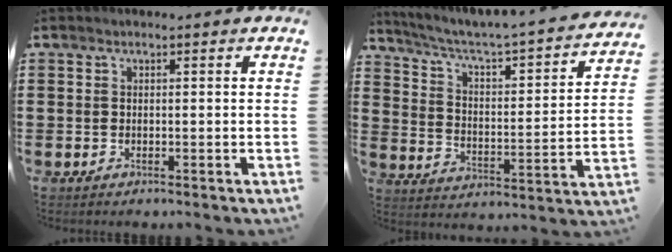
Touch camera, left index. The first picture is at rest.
{"total": 3.2, "force": [2.5, 0.3, 2.0], "torque": [-0.056, -0.034, 0.026]}